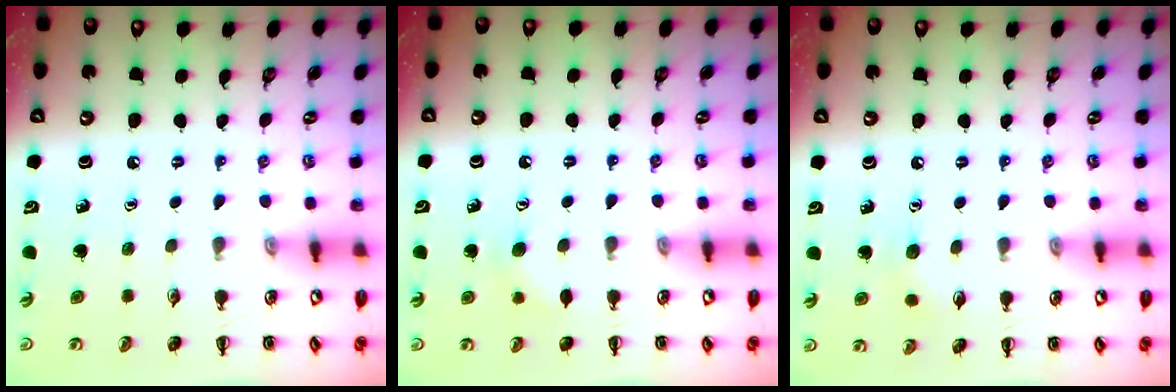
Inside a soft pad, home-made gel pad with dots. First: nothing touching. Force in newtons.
{"total": 5.6, "press": 5.4, "slide": 1.4}
{"total": 6.2, "press": 6.0, "slide": 1.6}